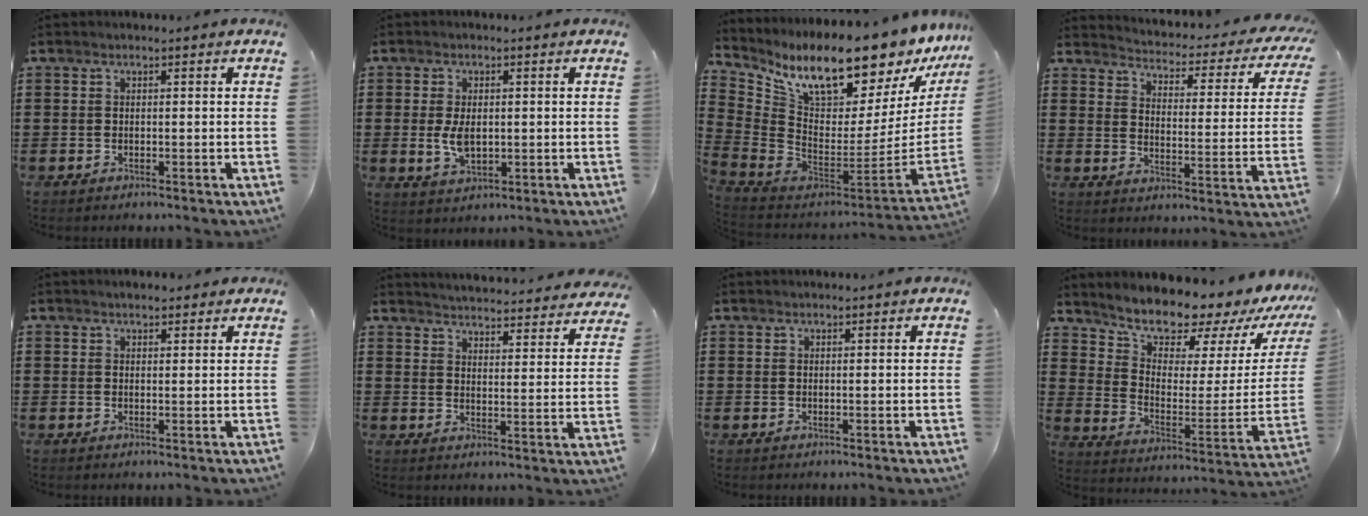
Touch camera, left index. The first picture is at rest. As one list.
[{"total": 4.5, "force": [0.1, 2.5, 3.8], "torque": [-0.080, 0.004, 0.001]}, {"total": 13.8, "force": [11.2, 3.4, 7.2], "torque": [-0.145, -0.101, 0.185]}, {"total": 2.3, "force": [2.2, 0.1, 0.6], "torque": [-0.031, -0.029, 0.027]}, {"total": 1.7, "force": [1.6, 0.5, 0.4], "torque": [-0.011, 0.005, 0.031]}, {"total": 4.1, "force": [4.0, -0.5, 0.2], "torque": [-0.024, -0.035, 0.067]}, {"total": 0.7, "force": [0.7, 0.0, 0.1], "torque": [-0.004, -0.001, 0.014]}, {"total": 9.2, "force": [8.9, 1.9, 1.4], "torque": [-0.057, -0.088, 0.150]}]